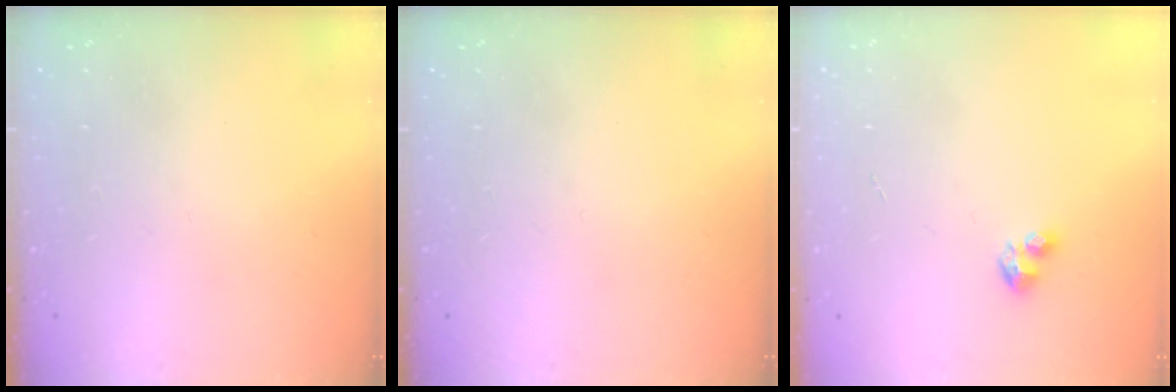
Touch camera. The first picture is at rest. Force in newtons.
{"total": 0.0}
{"total": 3.6, "press": 3.6, "slide": 0.4}